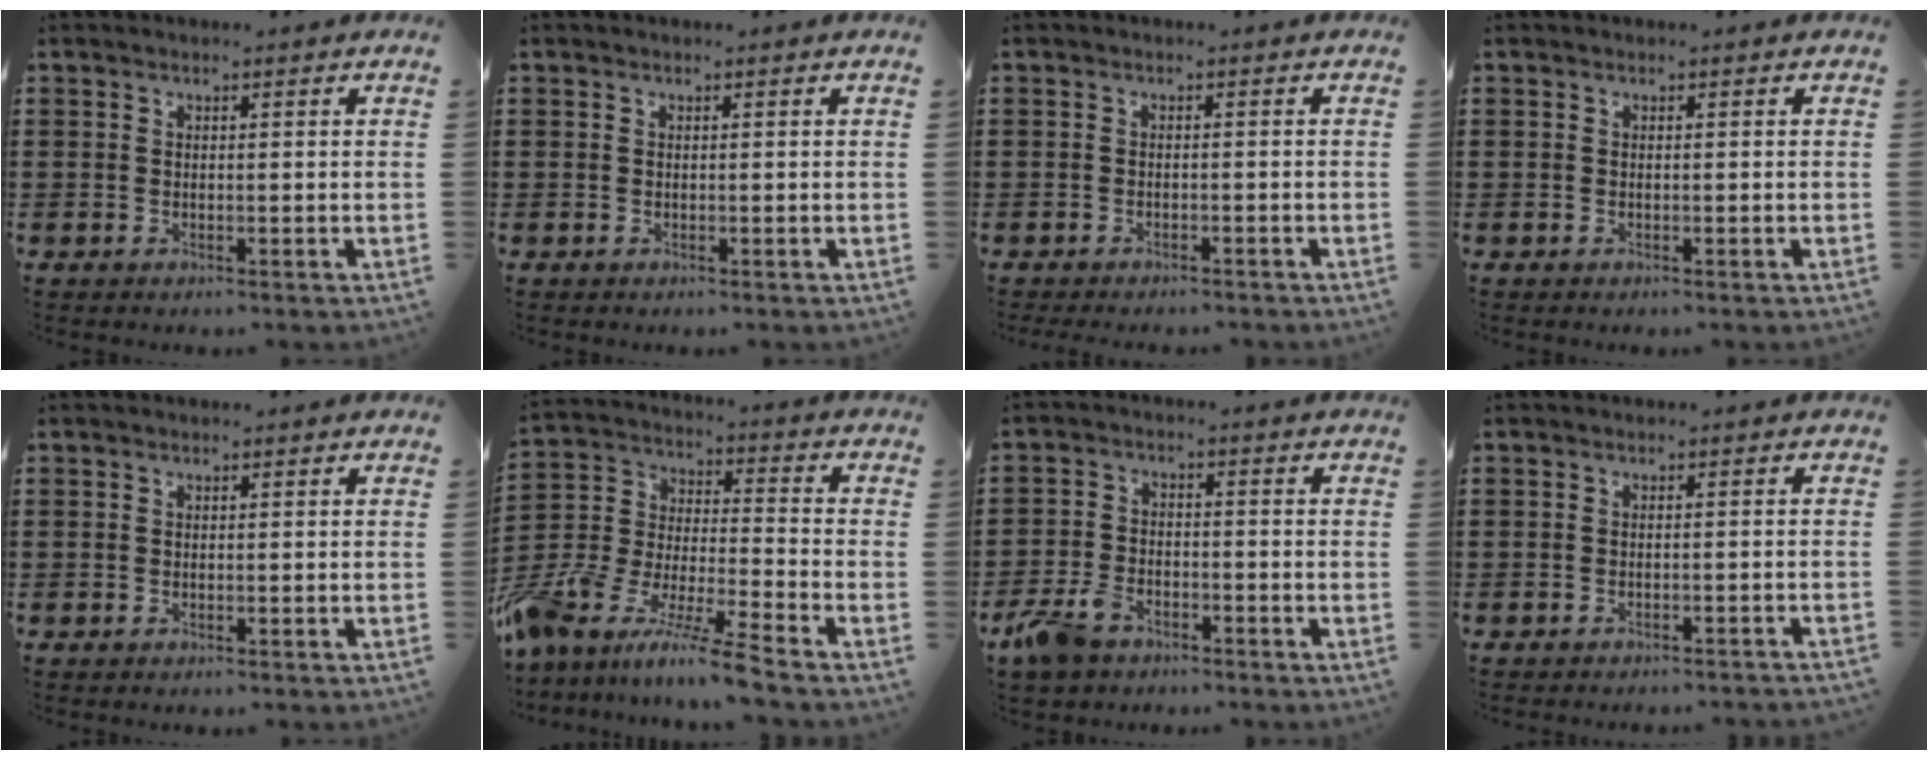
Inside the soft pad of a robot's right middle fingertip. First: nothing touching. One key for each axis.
{"total": 0.0}
{"total": 1.0, "fx": -1.0, "fy": 0.0, "fz": 0.1, "tx": -0.004, "ty": -0.001, "tz": -0.020}
{"total": 0.0}
{"total": 0.0}
{"total": 10.2, "fx": -9.4, "fy": -0.1, "fz": 4.1, "tx": -0.093, "ty": 0.002, "tz": -0.195}
{"total": 5.4, "fx": -3.9, "fy": 2.7, "fz": 2.6, "tx": -0.076, "ty": 0.004, "tz": -0.082}
{"total": 1.1, "fx": -1.1, "fy": -0.1, "fz": 0.1, "tx": -0.004, "ty": 0.001, "tz": -0.022}